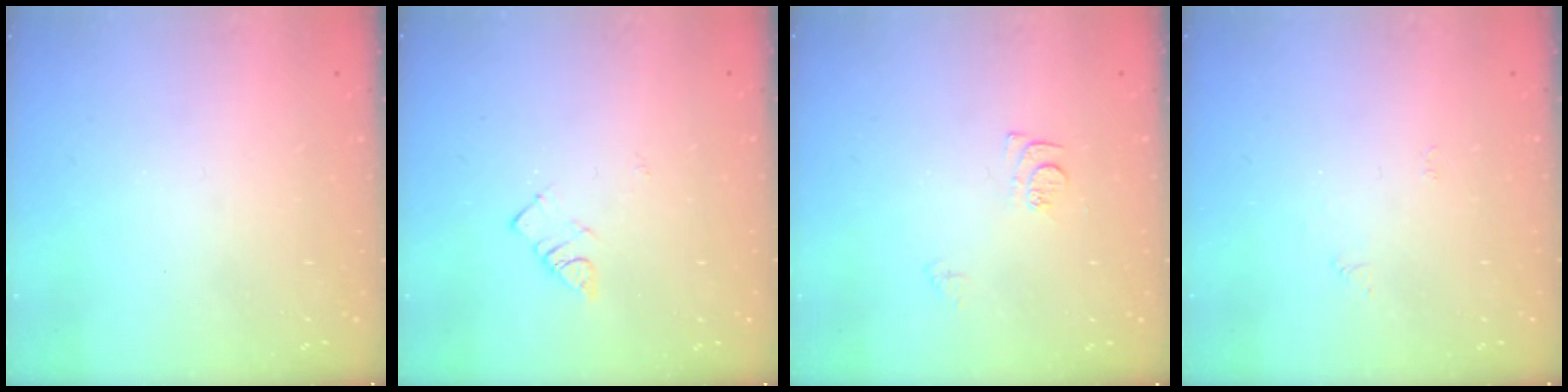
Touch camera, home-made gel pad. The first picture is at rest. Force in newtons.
{"total": 2.3, "press": 2.3, "slide": 0.4}
{"total": 6.2, "press": 6.2, "slide": 0.8}
{"total": 3.8, "press": 3.8, "slide": 0.4}